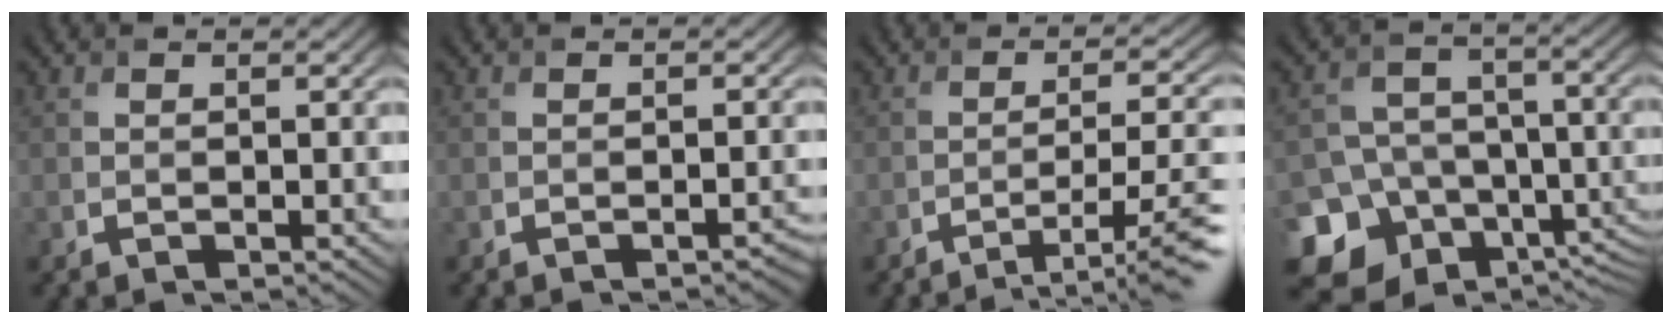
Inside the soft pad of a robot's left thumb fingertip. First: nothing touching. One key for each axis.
{"total": 1.2, "fx": -0.9, "fy": 0.2, "fz": 0.8, "tx": -0.009, "ty": 0.002, "tz": -0.013}
{"total": 7.9, "fx": -4.5, "fy": 1.7, "fz": 6.3, "tx": -0.095, "ty": -0.001, "tz": -0.064}
{"total": 14.1, "fx": -7.5, "fy": 10.5, "fz": 5.6, "tx": -0.157, "ty": -0.029, "tz": -0.114}